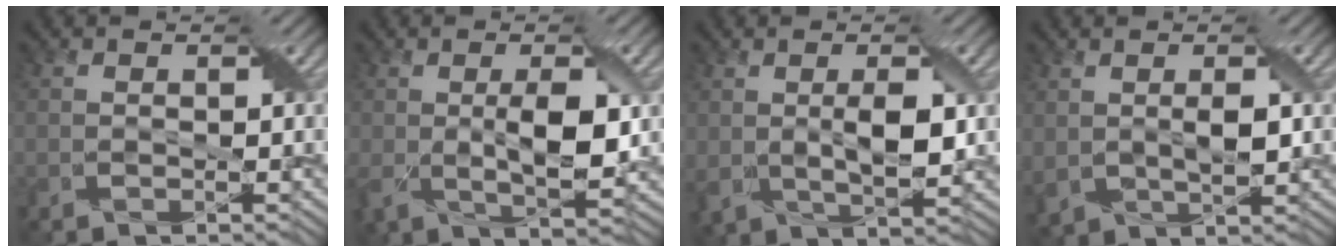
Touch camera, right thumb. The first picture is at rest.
{"total": 7.1, "force": [0.2, 2.9, 6.4], "torque": [-0.123, -0.003, 0.008]}
{"total": 5.4, "force": [0.5, 2.4, 4.9], "torque": [-0.102, -0.002, 0.014]}
{"total": 4.1, "force": [0.4, 2.2, 3.5], "torque": [-0.083, -0.002, 0.013]}